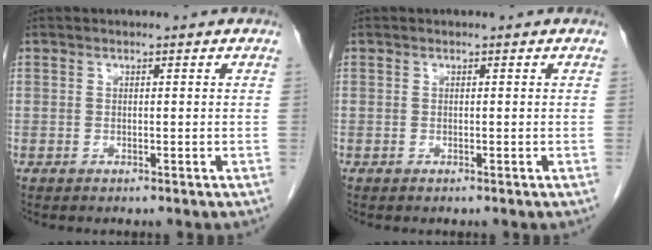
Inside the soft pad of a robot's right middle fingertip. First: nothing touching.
{"total": 0.0}